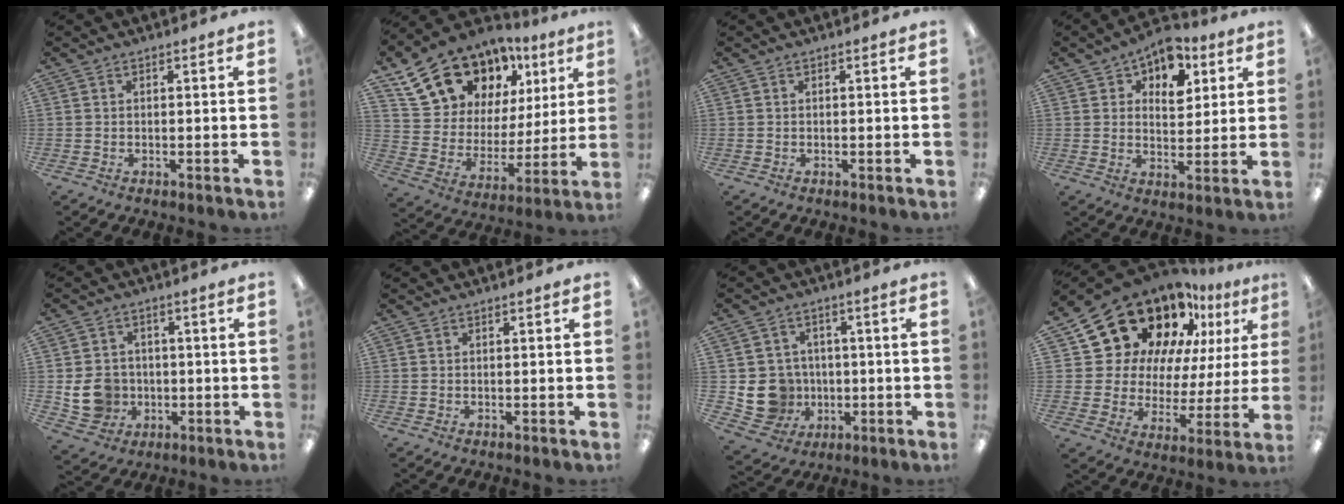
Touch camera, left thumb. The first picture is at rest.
{"total": 18.2, "force": [13.3, 10.6, 6.5], "torque": [-0.132, -0.081, 0.251]}
{"total": 0.0}
{"total": 9.0, "force": [6.1, 5.6, 3.6], "torque": [-0.048, -0.037, 0.105]}
{"total": 8.9, "force": [-1.3, 8.1, 3.6], "torque": [-0.083, 0.012, -0.016]}
{"total": 0.0}
{"total": 9.9, "force": [-1.1, 9.5, 2.5], "torque": [-0.074, 0.012, -0.007]}
{"total": 21.9, "force": [15.8, 12.9, 8.1], "torque": [-0.151, -0.107, 0.300]}